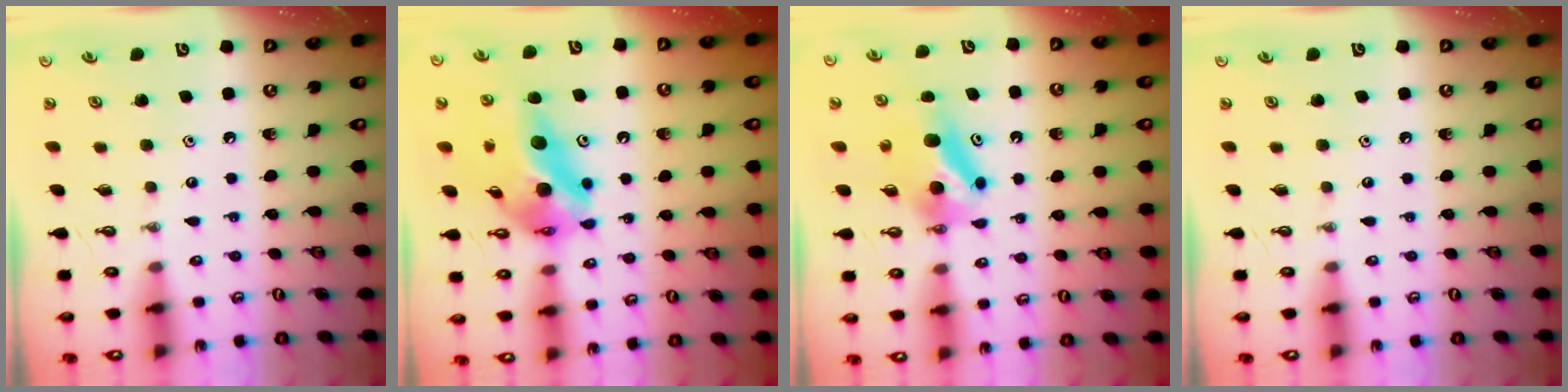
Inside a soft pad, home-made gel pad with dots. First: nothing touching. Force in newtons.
{"total": 14.7, "press": 13.0, "slide": 6.8}
{"total": 7.8, "press": 7.2, "slide": 3.0}
{"total": 0.0}